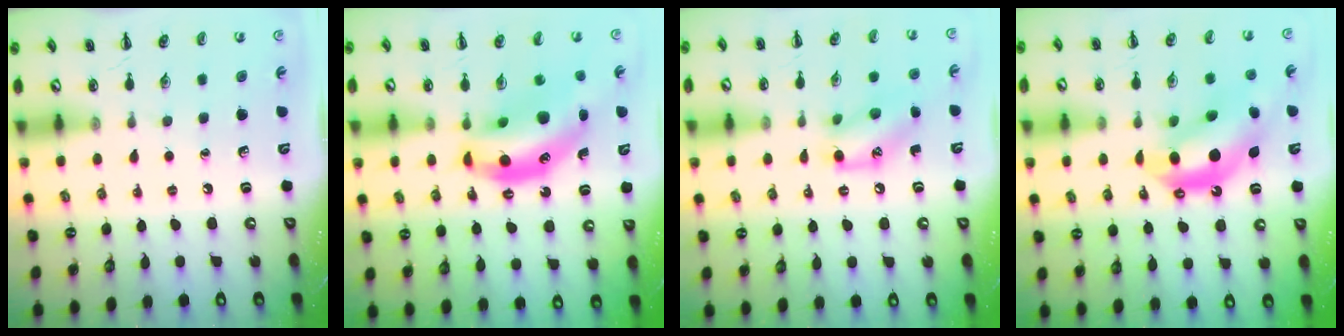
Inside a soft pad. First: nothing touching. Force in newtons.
{"total": 13.7, "press": 13.3, "slide": 3.4}
{"total": 12.2, "press": 12.0, "slide": 2.0}
{"total": 12.6, "press": 12.2, "slide": 3.4}